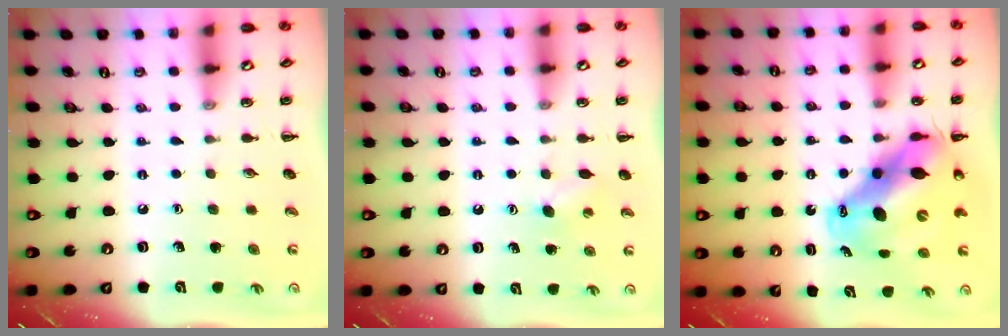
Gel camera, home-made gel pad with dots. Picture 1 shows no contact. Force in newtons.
{"total": 4.0, "press": 3.9, "slide": 0.8}
{"total": 16.2, "press": 15.7, "slide": 4.2}